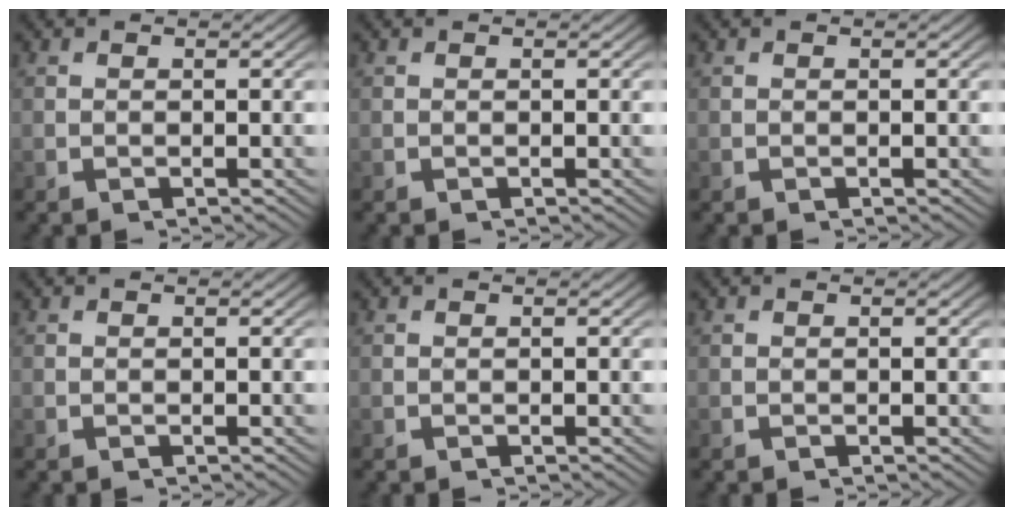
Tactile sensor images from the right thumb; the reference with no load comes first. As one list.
[{"total": 0.0}, {"total": 0.0}, {"total": 0.0}, {"total": 0.0}, {"total": 0.0}]